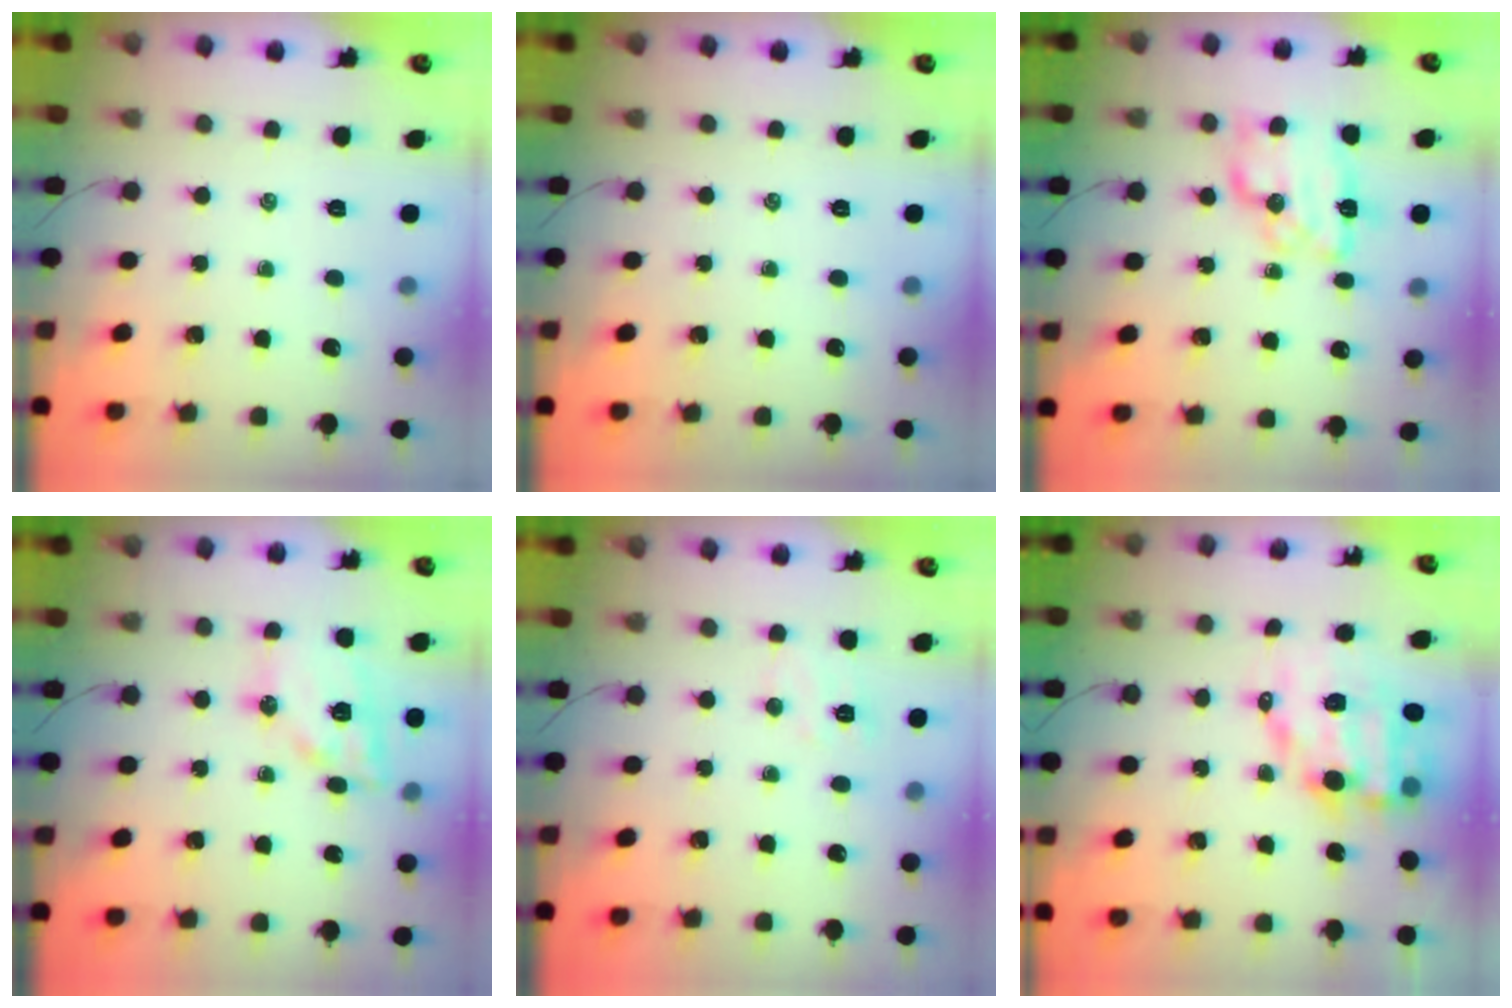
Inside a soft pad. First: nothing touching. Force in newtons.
{"total": 0.0}
{"total": 12.0, "press": 12.0, "slide": 0.4}
{"total": 14.2, "press": 14.0, "slide": 1.9}
{"total": 4.9, "press": 4.7, "slide": 1.2}
{"total": 9.7, "press": 9.3, "slide": 2.6}